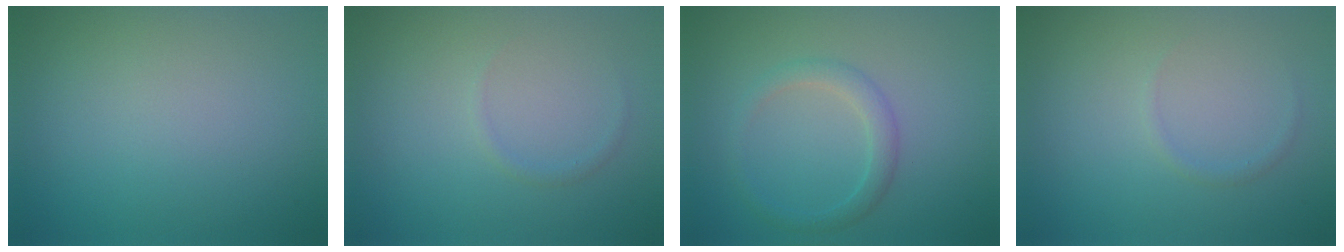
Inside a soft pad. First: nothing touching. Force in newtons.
{"total": 0.7, "press": 0.7, "slide": 0.1}
{"total": 2.0, "press": 2.0, "slide": 0.2}
{"total": 0.7, "press": 0.7, "slide": 0.1}